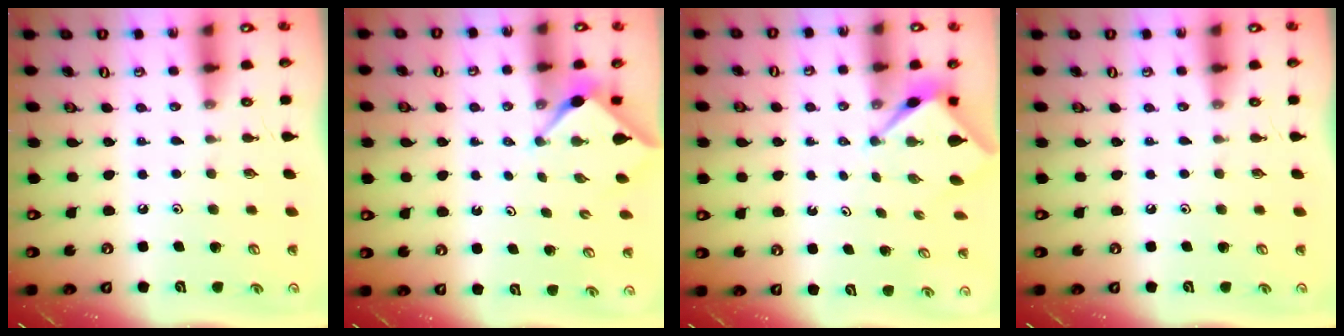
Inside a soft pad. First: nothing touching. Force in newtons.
{"total": 3.1, "press": 3.1, "slide": 0.2}
{"total": 2.7, "press": 2.7, "slide": 0.1}
{"total": 0.0}